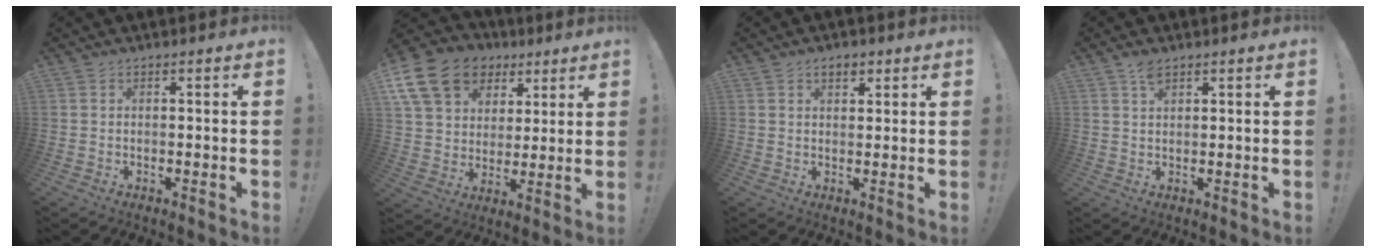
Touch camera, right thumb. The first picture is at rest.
{"total": 17.6, "force": [8.9, 12.8, 8.1], "torque": [-0.132, -0.042, 0.175]}
{"total": 3.5, "force": [1.9, 2.0, 2.0], "torque": [-0.030, 0.000, 0.032]}
{"total": 3.4, "force": [2.4, 1.6, 1.8], "torque": [-0.016, -0.014, 0.038]}